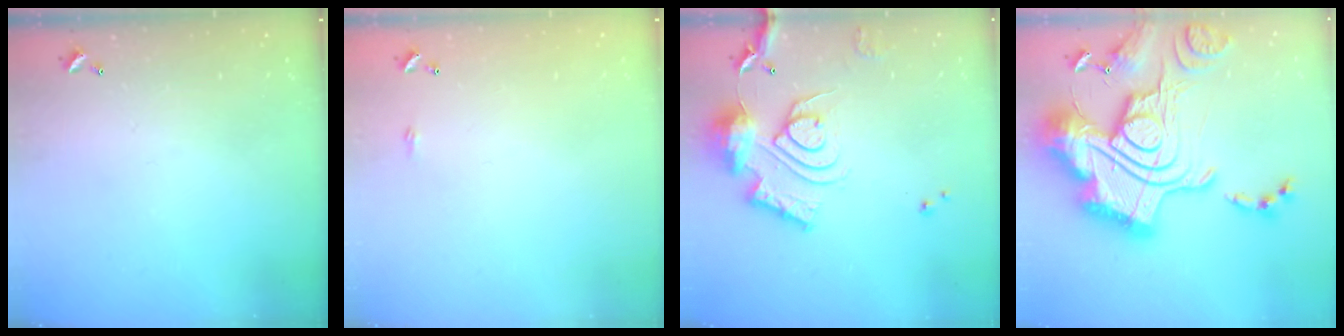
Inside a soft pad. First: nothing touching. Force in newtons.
{"total": 2.2, "press": 2.1, "slide": 0.4}
{"total": 15.8, "press": 15.8, "slide": 1.0}
{"total": 4.8, "press": 4.1, "slide": 2.6}